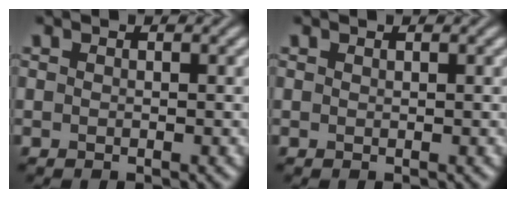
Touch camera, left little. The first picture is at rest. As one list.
[{"total": 0.0}]